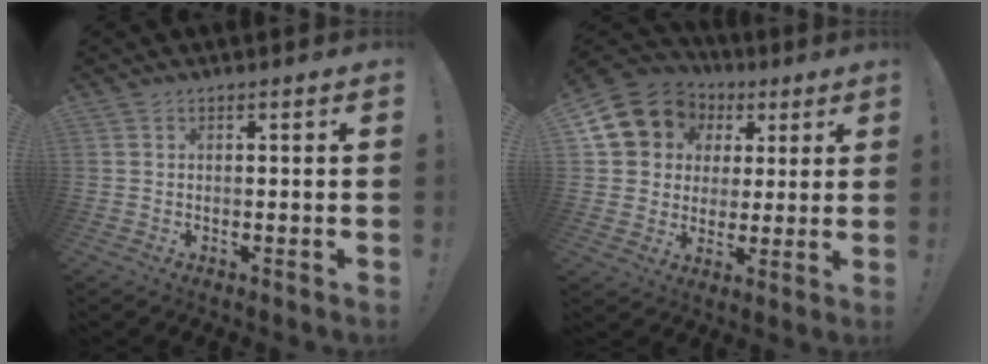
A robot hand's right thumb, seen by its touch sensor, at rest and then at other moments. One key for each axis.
{"total": 13.0, "fx": 5.3, "fy": 11.0, "fz": 4.5, "tx": -0.070, "ty": -0.024, "tz": 0.118}